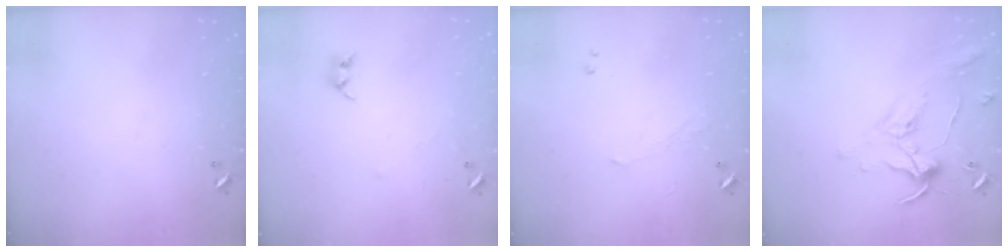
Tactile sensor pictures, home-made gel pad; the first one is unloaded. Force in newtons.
{"total": 5.0, "press": 4.9, "slide": 0.2}
{"total": 0.9, "press": 0.7, "slide": 0.5}
{"total": 0.7, "press": 0.5, "slide": 0.4}